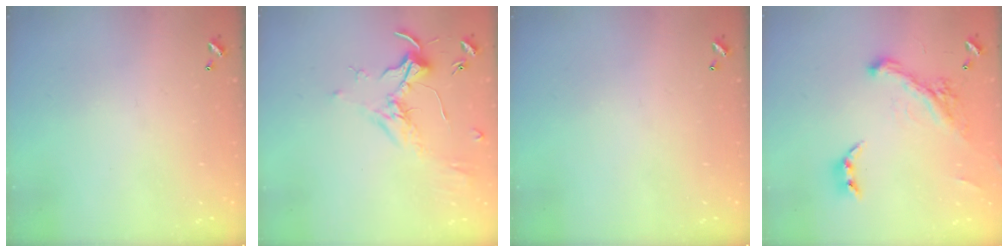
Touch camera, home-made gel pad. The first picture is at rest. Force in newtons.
{"total": 1.6, "press": 1.4, "slide": 0.8}
{"total": 0.0}
{"total": 3.9, "press": 3.5, "slide": 1.5}